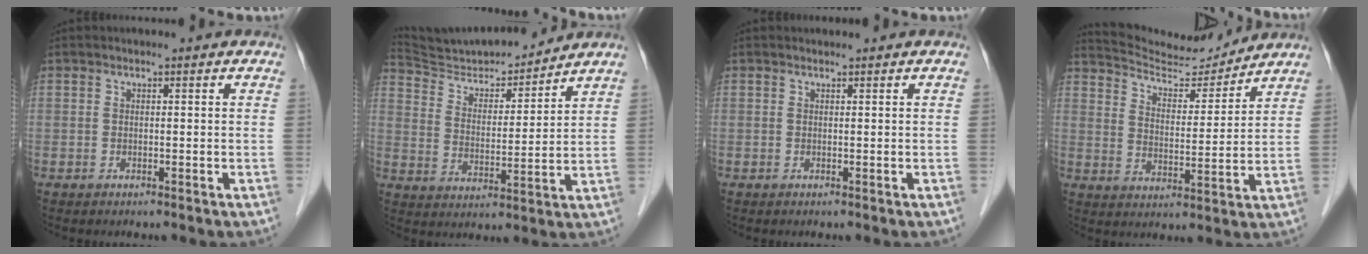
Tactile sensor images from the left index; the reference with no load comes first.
{"total": 13.6, "force": [13.1, 1.2, 3.2], "torque": [-0.064, 0.003, 0.229]}
{"total": 0.0}
{"total": 11.4, "force": [11.2, 0.8, 1.8], "torque": [-0.037, 0.003, 0.186]}